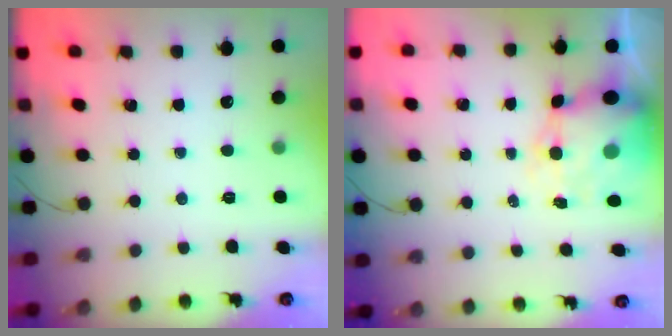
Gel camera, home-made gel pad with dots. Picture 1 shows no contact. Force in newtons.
{"total": 9.6, "press": 9.2, "slide": 2.7}